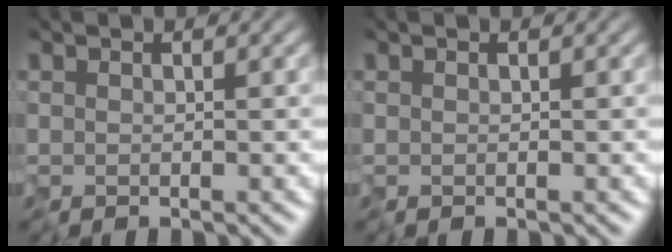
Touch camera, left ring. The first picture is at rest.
{"total": 0.0}